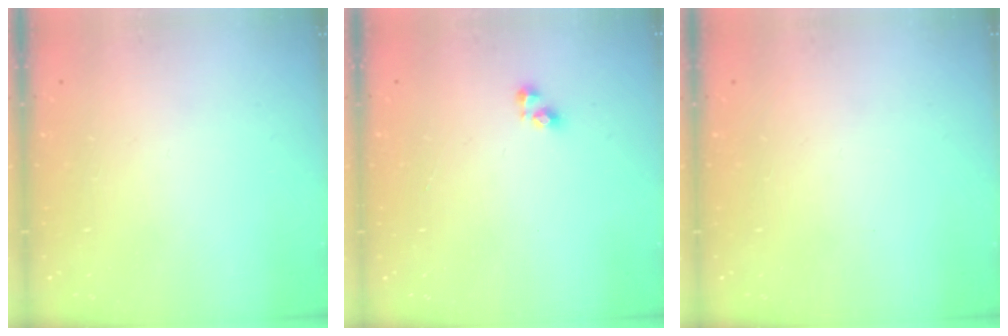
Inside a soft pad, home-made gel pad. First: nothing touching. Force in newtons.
{"total": 3.8, "press": 3.7, "slide": 0.4}
{"total": 0.0}